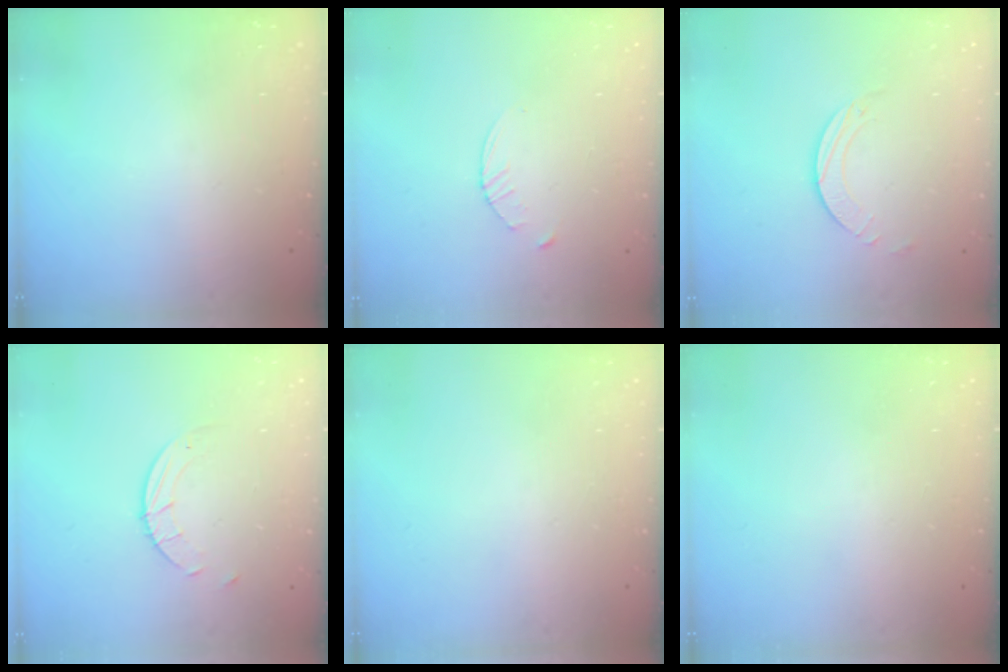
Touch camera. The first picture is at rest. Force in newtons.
{"total": 3.2, "press": 3.2, "slide": 0.5}
{"total": 2.5, "press": 2.5, "slide": 0.2}
{"total": 3.8, "press": 3.8, "slide": 0.3}
{"total": 0.0}
{"total": 0.0}